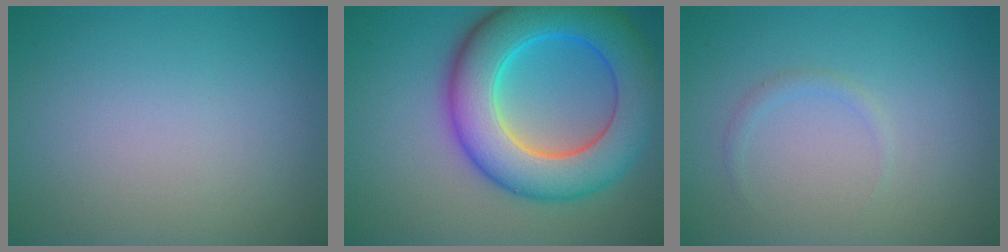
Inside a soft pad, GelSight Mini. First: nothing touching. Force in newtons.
{"total": 11.0, "press": 11.0, "slide": 0.5}
{"total": 0.7, "press": 0.7, "slide": 0.1}